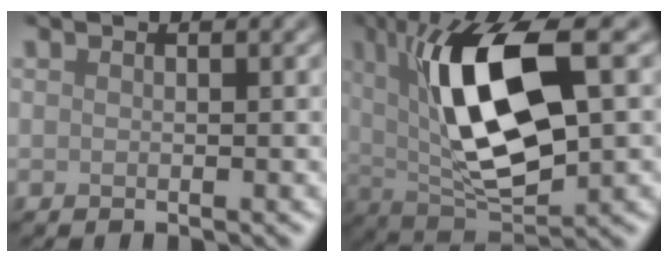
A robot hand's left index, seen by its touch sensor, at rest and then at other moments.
{"total": 11.6, "force": [2.6, 4.4, 10.5], "torque": [-0.189, 0.005, 0.045]}